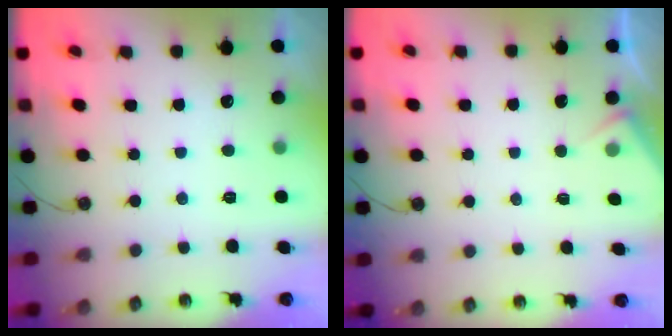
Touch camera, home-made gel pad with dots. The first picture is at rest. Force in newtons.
{"total": 3.5, "press": 3.5, "slide": 0.6}